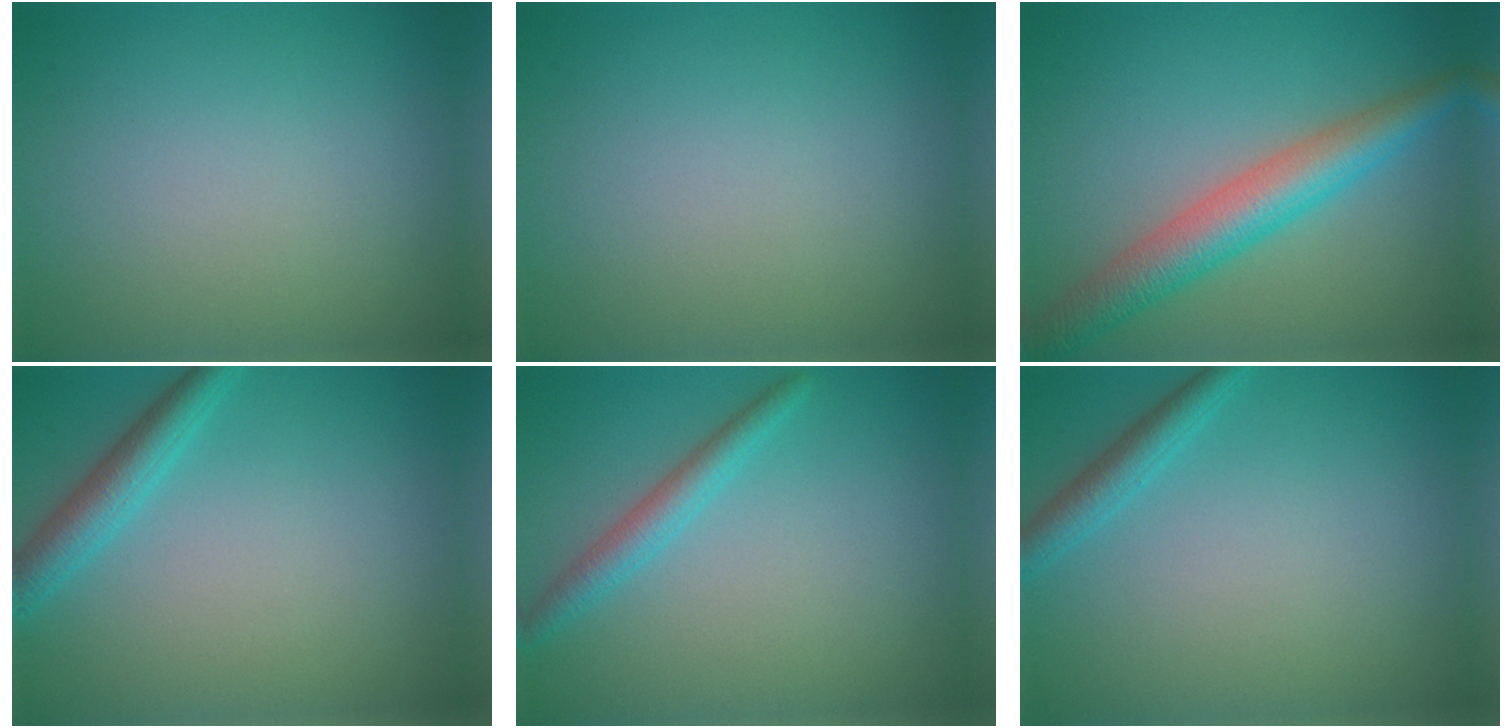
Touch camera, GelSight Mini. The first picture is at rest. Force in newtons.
{"total": 0.0}
{"total": 5.5, "press": 5.5, "slide": 0.1}
{"total": 3.0, "press": 3.0, "slide": 0.2}
{"total": 2.4, "press": 2.4, "slide": 0.1}
{"total": 2.2, "press": 2.2, "slide": 0.1}